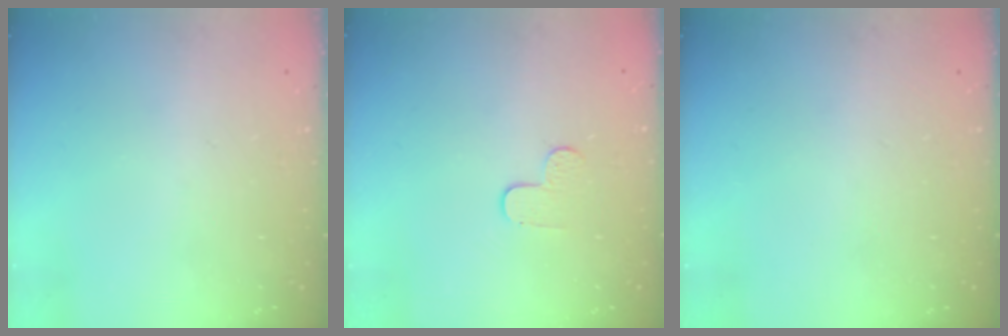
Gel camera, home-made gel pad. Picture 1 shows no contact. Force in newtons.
{"total": 4.6, "press": 4.6, "slide": 0.5}
{"total": 0.0}